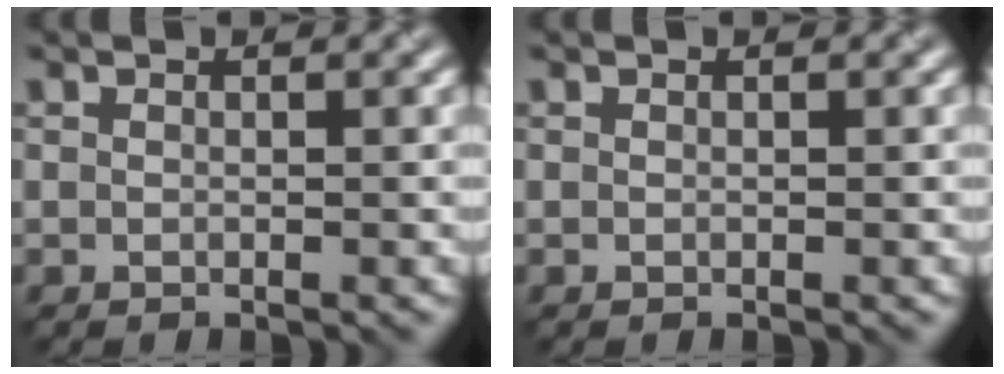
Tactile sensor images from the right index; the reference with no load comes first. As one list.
[{"total": 0.0}]